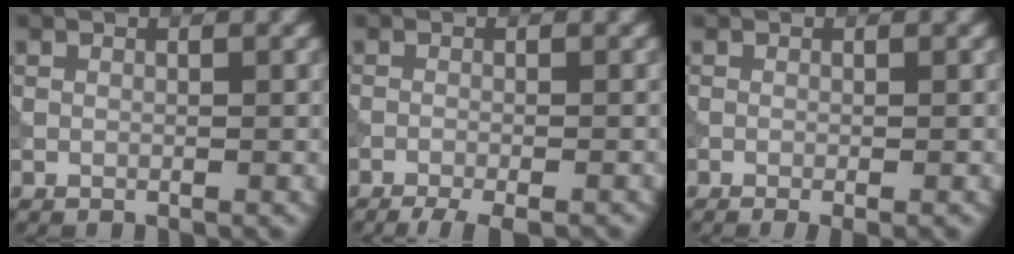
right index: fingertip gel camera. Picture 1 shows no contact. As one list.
[{"total": 4.0, "force": [-3.2, 0.7, 2.2], "torque": [-0.038, -0.011, -0.054]}, {"total": 1.6, "force": [-0.7, 0.5, 1.3], "torque": [-0.012, -0.007, -0.012]}]